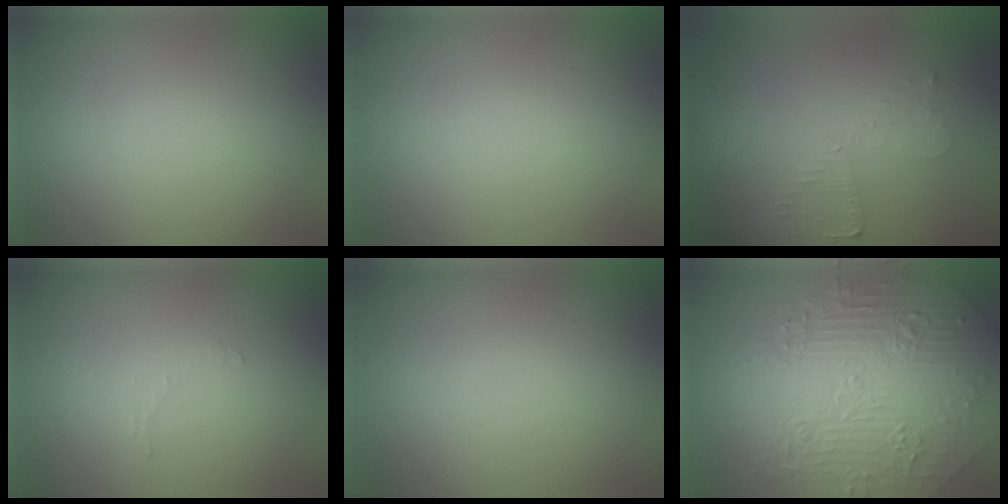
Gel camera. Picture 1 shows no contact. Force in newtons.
{"total": 0.0}
{"total": 2.2, "press": 2.2, "slide": 0.5}
{"total": 0.7, "press": 0.7, "slide": 0.1}
{"total": 0.0}
{"total": 6.9, "press": 6.0, "slide": 3.5}